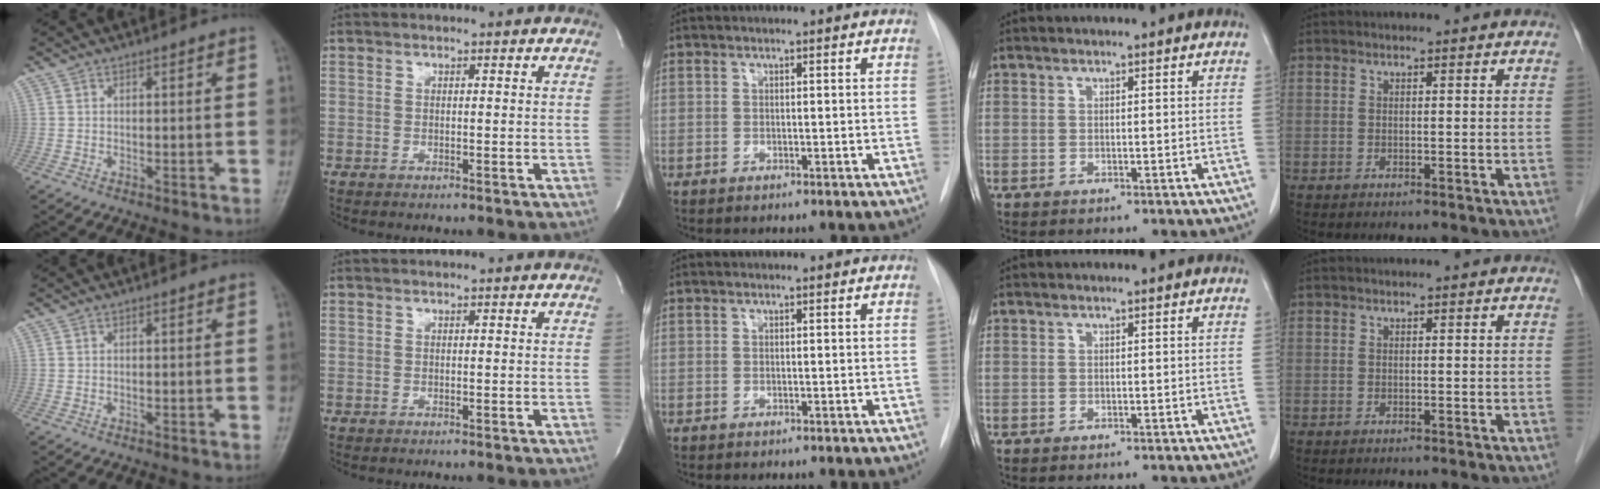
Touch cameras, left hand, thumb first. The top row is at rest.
{}